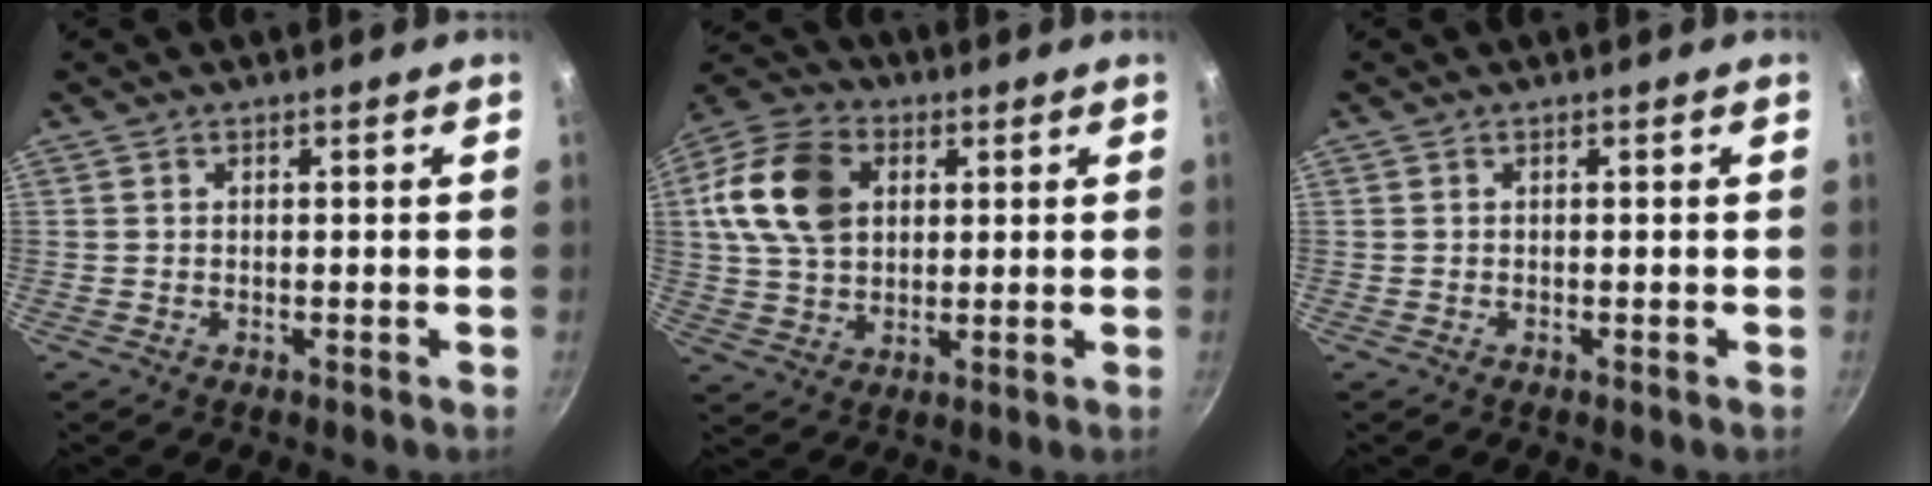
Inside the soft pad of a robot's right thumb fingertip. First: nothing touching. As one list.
[{"total": 15.0, "force": [3.5, 10.6, 9.9], "torque": [-0.167, 0.008, 0.054]}, {"total": 0.0}]